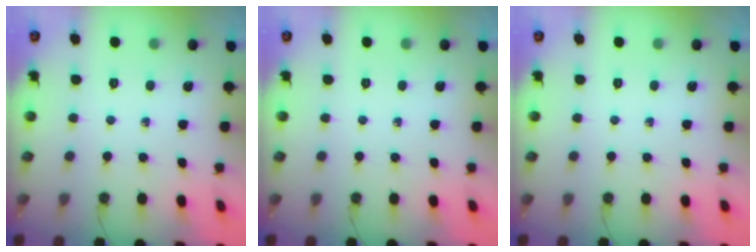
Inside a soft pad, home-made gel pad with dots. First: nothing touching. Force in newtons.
{"total": 0.0}
{"total": 0.0}